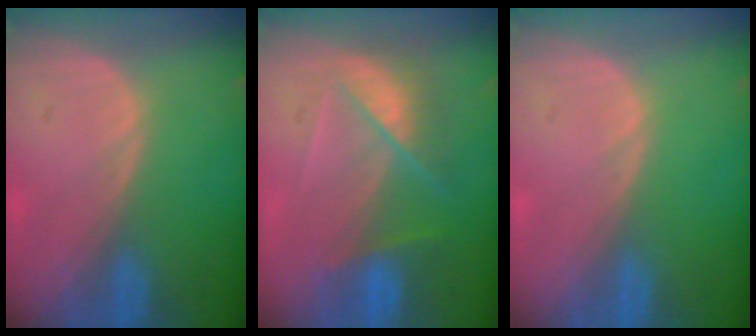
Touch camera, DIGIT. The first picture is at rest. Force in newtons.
{"total": 7.4, "press": 6.5, "slide": 3.4}
{"total": 0.0}